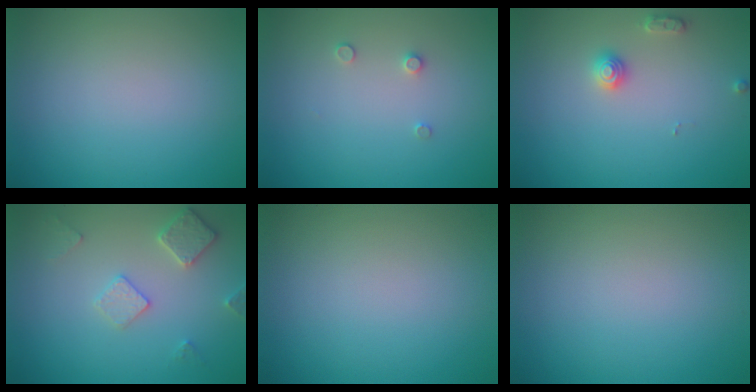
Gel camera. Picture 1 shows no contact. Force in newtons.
{"total": 0.8, "press": 0.8, "slide": 0.0}
{"total": 1.7, "press": 1.7, "slide": 0.3}
{"total": 2.9, "press": 2.9, "slide": 0.4}
{"total": 0.0}
{"total": 0.0}